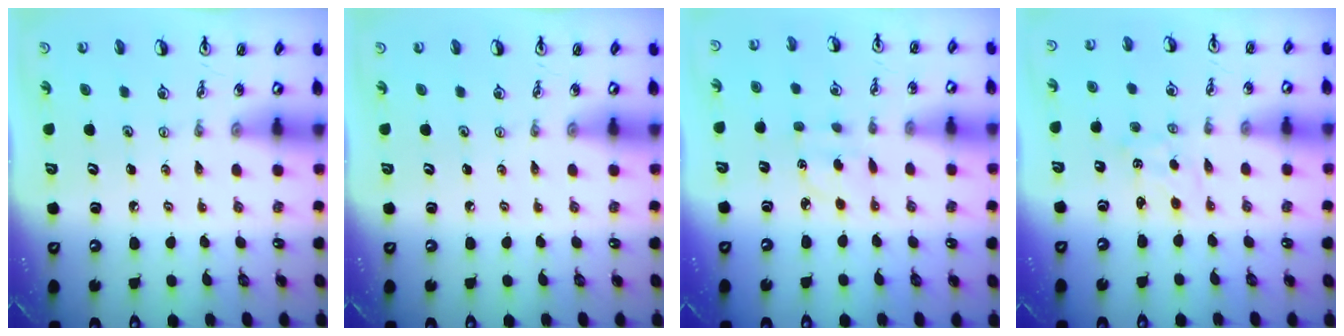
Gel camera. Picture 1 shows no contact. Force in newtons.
{"total": 0.0}
{"total": 3.0, "press": 2.8, "slide": 0.8}
{"total": 2.1, "press": 2.1, "slide": 0.2}